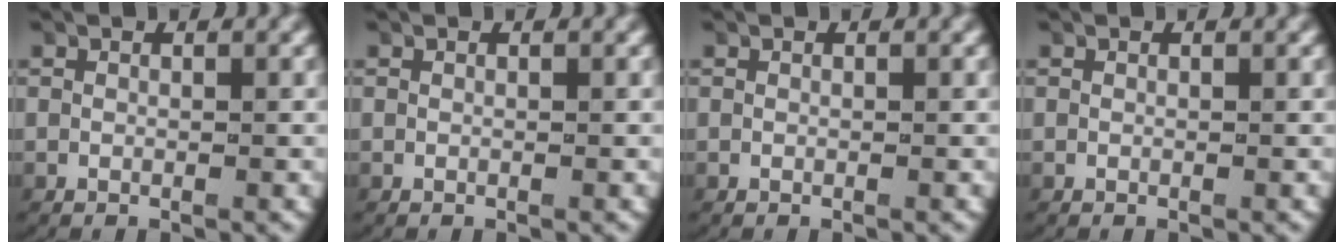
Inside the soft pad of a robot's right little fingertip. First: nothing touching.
{"total": 0.0}
{"total": 0.0}
{"total": 0.0}